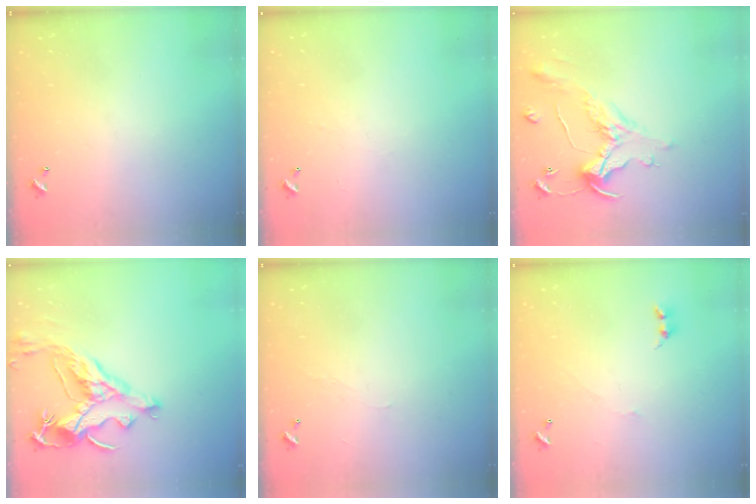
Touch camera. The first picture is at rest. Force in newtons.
{"total": 3.2, "press": 3.1, "slide": 0.3}
{"total": 1.7, "press": 1.2, "slide": 1.1}
{"total": 9.4, "press": 9.2, "slide": 1.9}
{"total": 0.9, "press": 0.8, "slide": 0.5}
{"total": 2.7, "press": 2.6, "slide": 0.4}